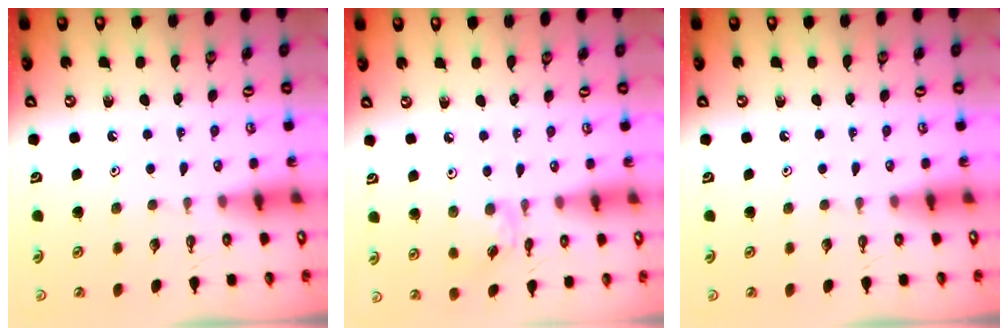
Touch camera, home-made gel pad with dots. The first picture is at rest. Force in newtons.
{"total": 4.7, "press": 4.7, "slide": 0.3}
{"total": 0.0}